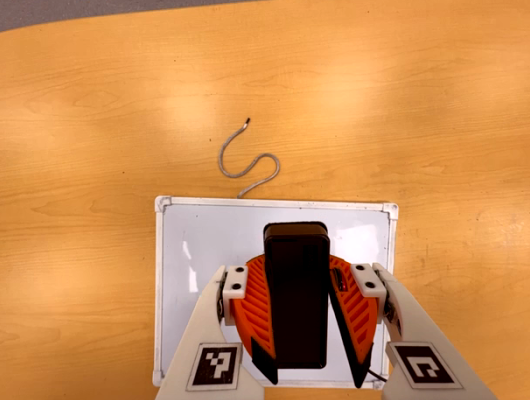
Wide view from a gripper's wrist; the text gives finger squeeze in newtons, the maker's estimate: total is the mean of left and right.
{"total": 10.7, "left": 10.0, "right": 11.5}